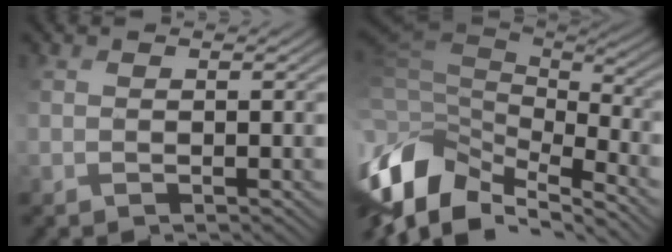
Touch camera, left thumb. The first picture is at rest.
{"total": 13.4, "force": [-5.7, 7.7, 9.3], "torque": [-0.237, -0.021, -0.080]}